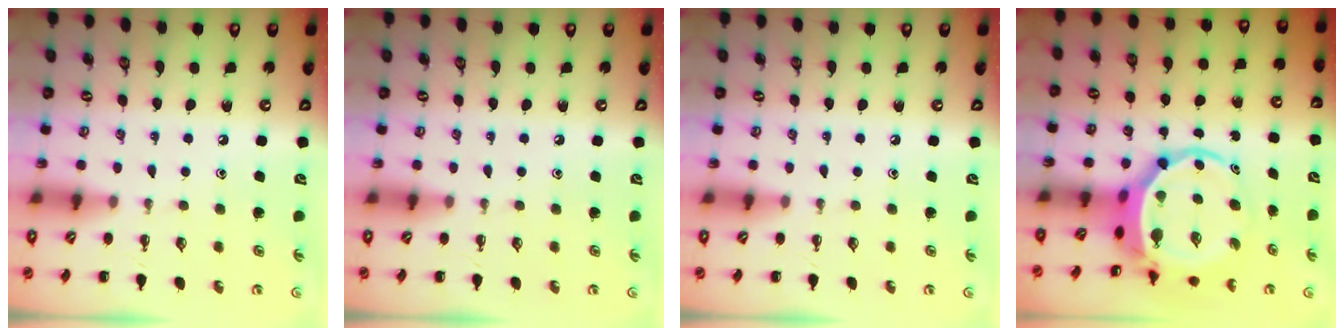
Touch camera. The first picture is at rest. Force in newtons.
{"total": 0.0}
{"total": 0.0}
{"total": 6.9, "press": 6.6, "slide": 2.0}